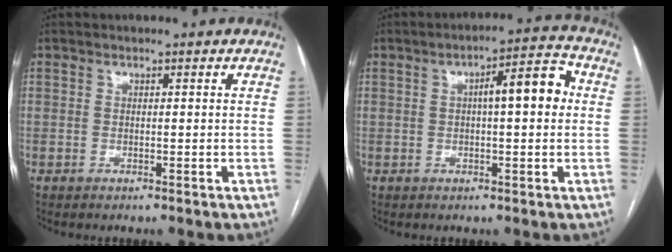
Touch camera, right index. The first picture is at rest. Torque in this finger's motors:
{"motor_torque": [0.16, -0.01, 0.21, 0.06]}